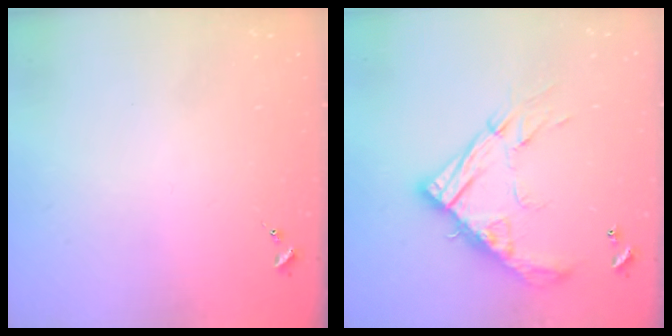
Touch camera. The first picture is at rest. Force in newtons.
{"total": 18.0, "press": 17.9, "slide": 1.6}